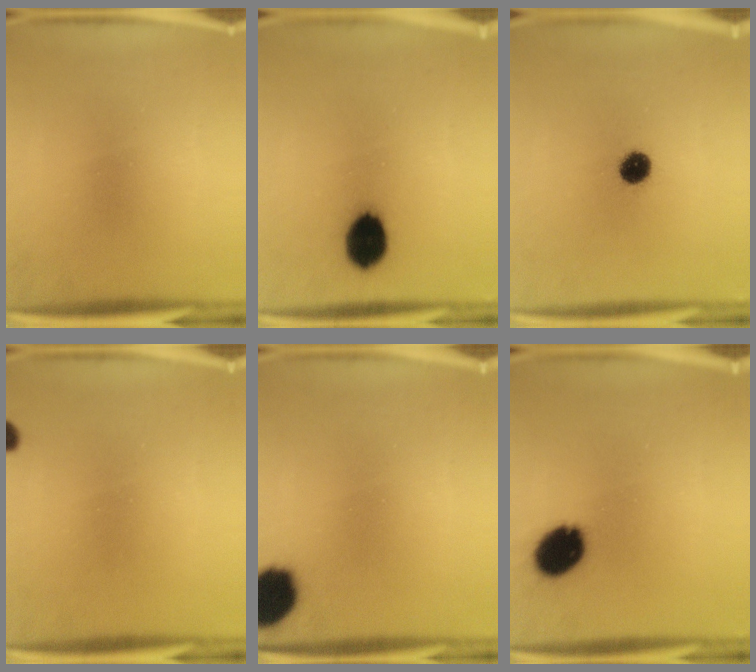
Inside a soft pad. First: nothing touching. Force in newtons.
{"total": 9.4}
{"total": 5.6}
{"total": 1.8}
{"total": 12.1}
{"total": 10.5}